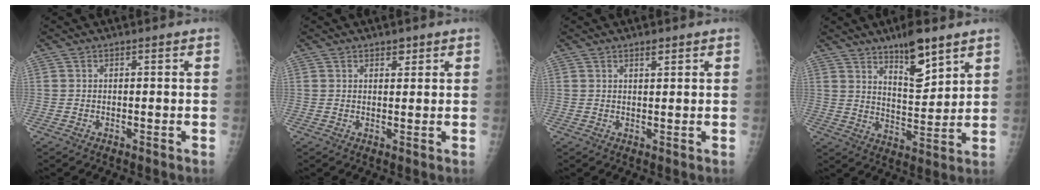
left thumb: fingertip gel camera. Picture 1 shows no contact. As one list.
[{"total": 1.8, "force": [1.3, 1.0, 0.8], "torque": [0.002, -0.007, 0.016]}, {"total": 1.7, "force": [1.2, 0.6, 1.0], "torque": [-0.009, -0.007, 0.019]}, {"total": 10.3, "force": [7.0, 3.3, 6.8], "torque": [-0.091, -0.052, 0.118]}]